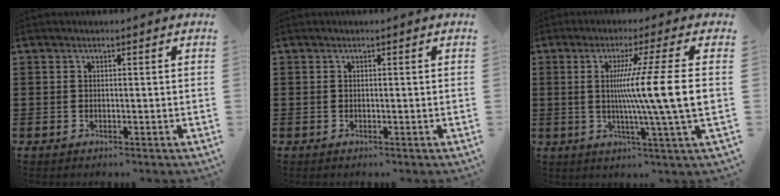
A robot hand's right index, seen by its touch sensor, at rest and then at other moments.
{"total": 0.0}
{"total": 12.1, "force": [0.2, -1.2, 12.0], "torque": [-0.216, -0.015, -0.010]}